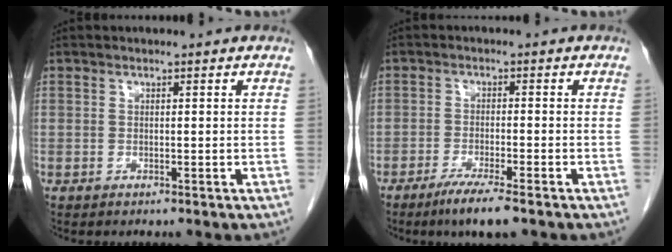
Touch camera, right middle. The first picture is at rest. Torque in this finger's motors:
{"motor_torque": [0.40, -0.28, 0.03, 0.03]}